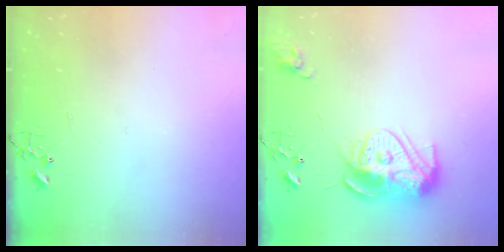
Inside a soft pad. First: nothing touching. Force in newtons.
{"total": 13.5, "press": 13.4, "slide": 1.1}